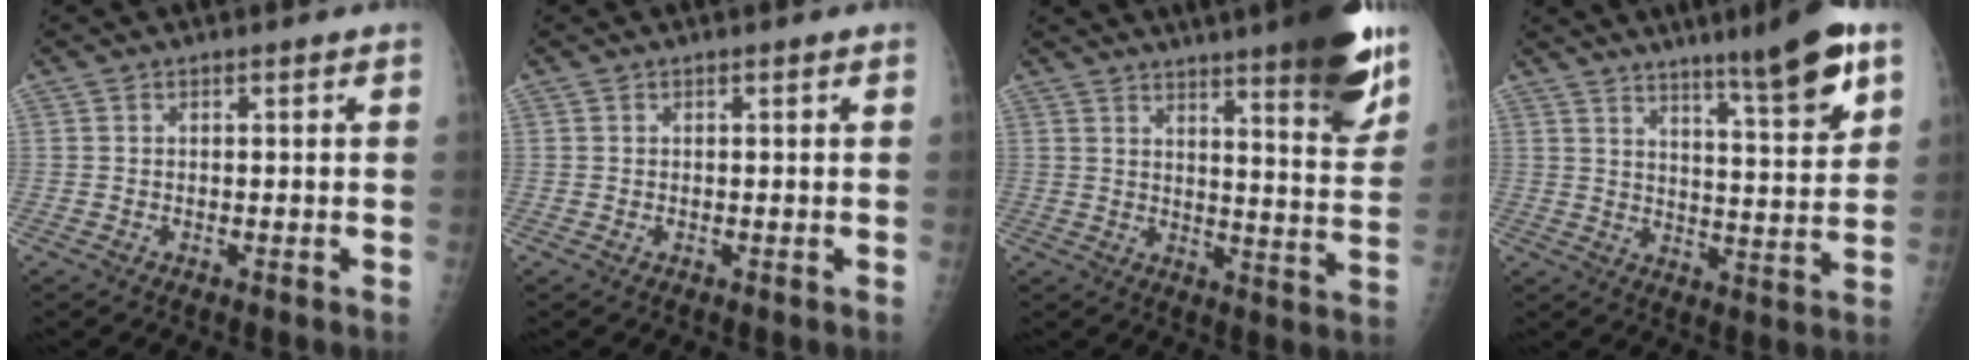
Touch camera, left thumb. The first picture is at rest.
{"total": 0.5, "force": [0.0, 0.3, 0.4], "torque": [-0.006, 0.004, 0.003]}
{"total": 16.5, "force": [10.8, 2.5, 12.3], "torque": [-0.141, -0.059, 0.145]}
{"total": 12.9, "force": [8.1, 1.5, 9.9], "torque": [-0.135, -0.045, 0.123]}